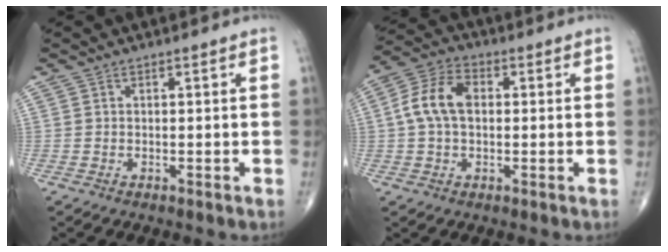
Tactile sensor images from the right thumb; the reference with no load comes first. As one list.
[{"total": 9.0, "force": [0.7, 5.8, 6.9], "torque": [-0.137, 0.025, 0.007]}]